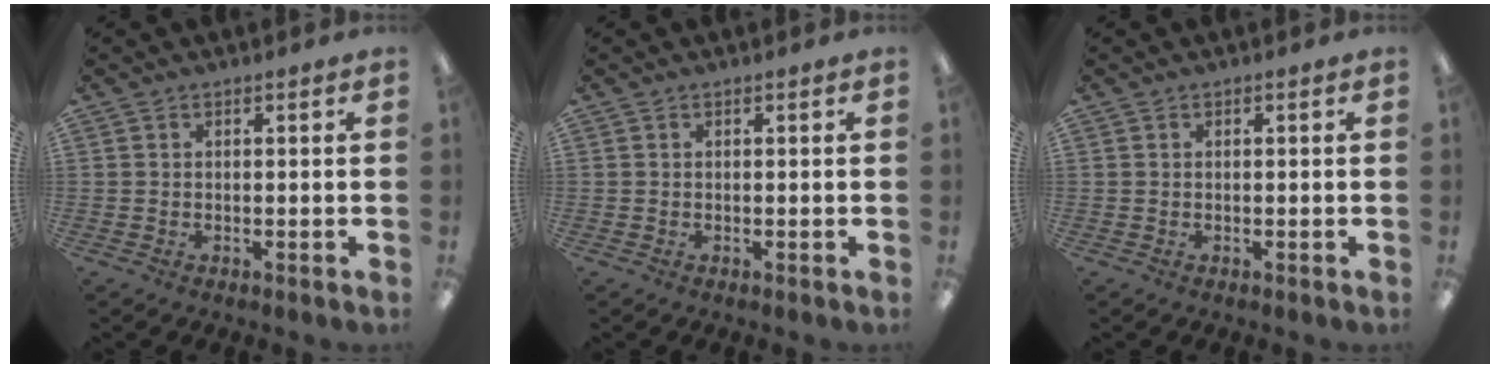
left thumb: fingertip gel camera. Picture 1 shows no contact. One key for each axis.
{"total": 0.0}
{"total": 0.0}